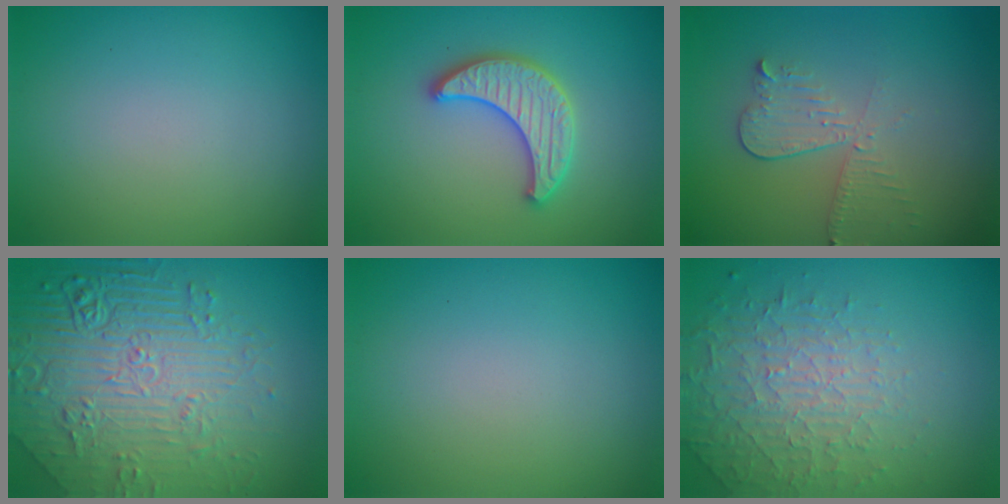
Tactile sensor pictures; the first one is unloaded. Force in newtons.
{"total": 4.0, "press": 3.9, "slide": 0.8}
{"total": 3.1, "press": 2.7, "slide": 1.6}
{"total": 8.2, "press": 6.2, "slide": 5.3}
{"total": 0.0}
{"total": 4.5, "press": 3.2, "slide": 3.1}